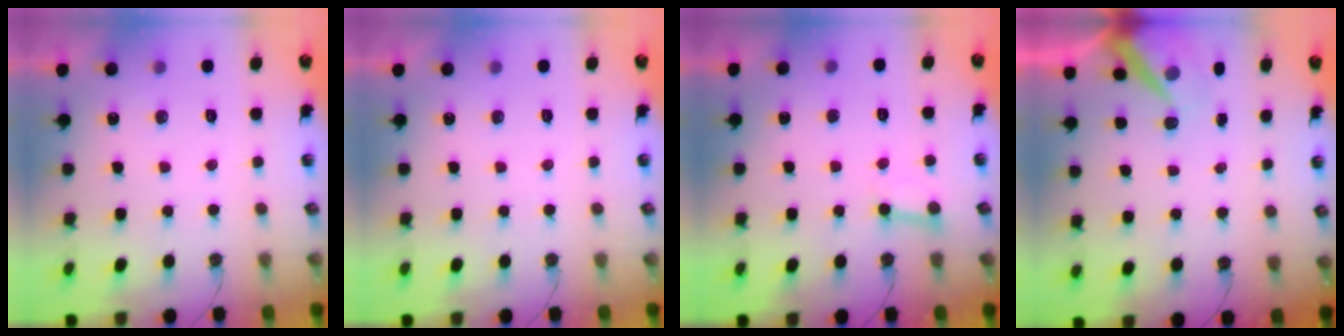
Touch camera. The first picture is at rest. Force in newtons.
{"total": 0.0}
{"total": 4.7, "press": 4.6, "slide": 0.9}
{"total": 6.2, "press": 6.1, "slide": 0.9}